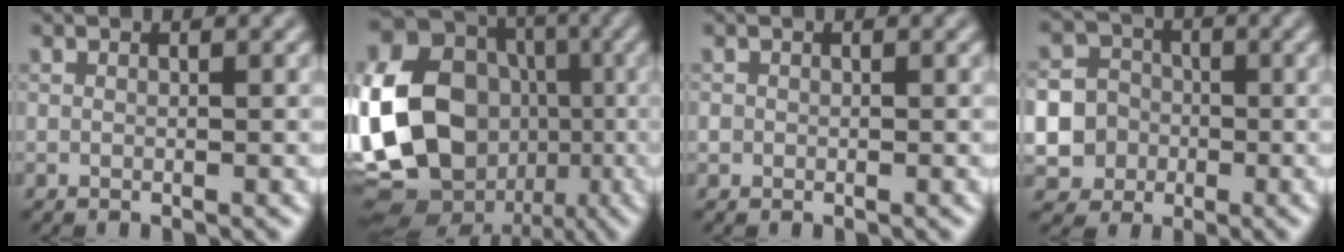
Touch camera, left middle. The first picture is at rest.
{"total": 18.6, "force": [-1.8, 15.6, 9.9], "torque": [-0.208, -0.007, -0.058]}
{"total": 0.6, "force": [-0.1, 0.6, 0.1], "torque": [0.002, -0.004, -0.004]}
{"total": 10.7, "force": [-3.0, 10.1, 2.2], "torque": [-0.073, -0.020, -0.076]}